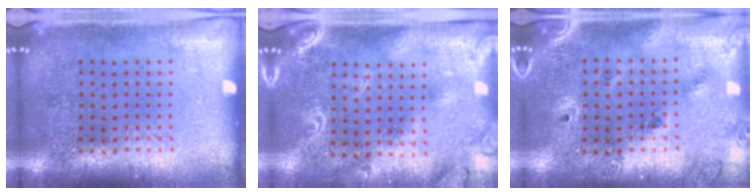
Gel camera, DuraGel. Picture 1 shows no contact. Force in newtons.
{"total": 2.3, "press": 1.9, "slide": 1.2}
{"total": 1.6, "press": 1.4, "slide": 0.9}